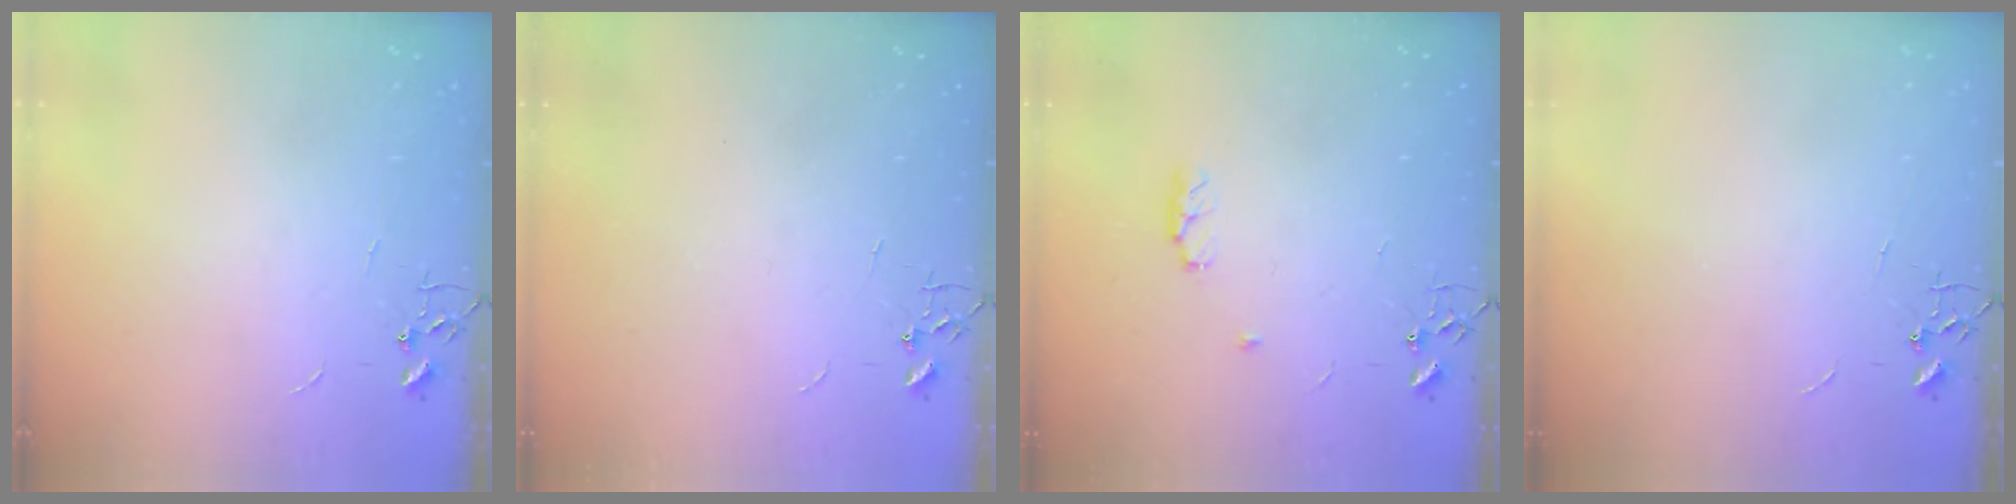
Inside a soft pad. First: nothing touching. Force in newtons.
{"total": 0.0}
{"total": 5.2, "press": 5.0, "slide": 1.4}
{"total": 0.0}